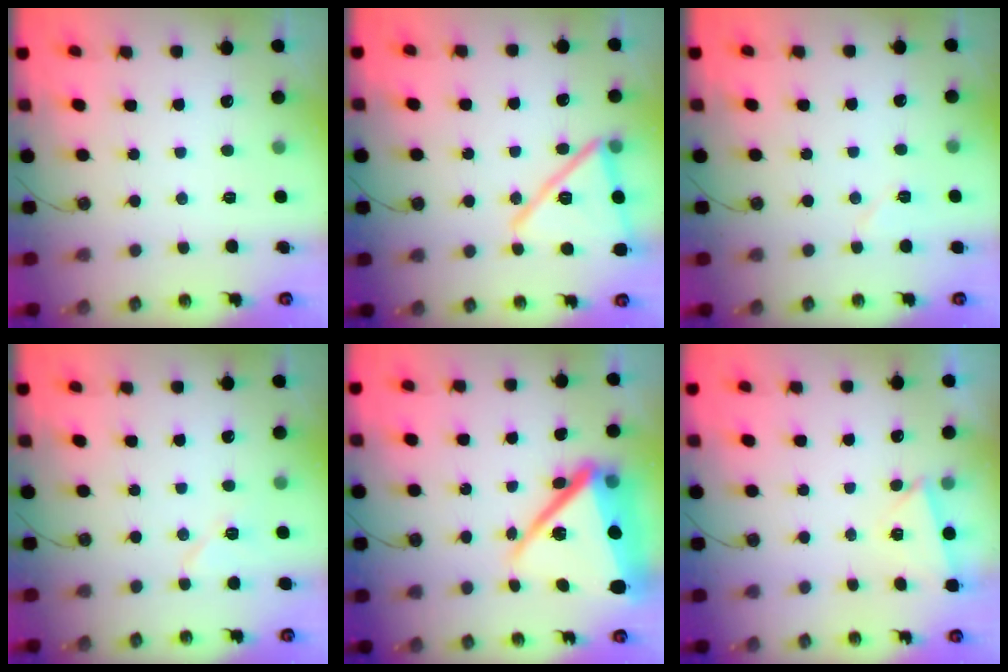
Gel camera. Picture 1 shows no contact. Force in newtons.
{"total": 17.3, "press": 16.8, "slide": 4.0}
{"total": 5.1, "press": 4.9, "slide": 1.4}
{"total": 6.4, "press": 6.3, "slide": 1.4}
{"total": 20.0, "press": 18.7, "slide": 7.1}
{"total": 3.5, "press": 2.8, "slide": 2.2}